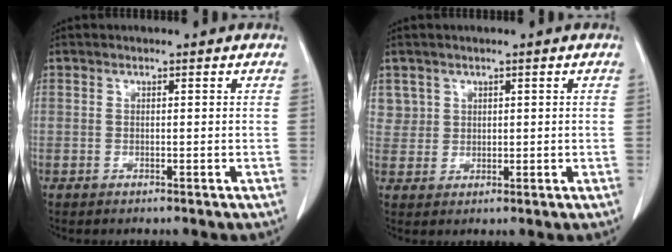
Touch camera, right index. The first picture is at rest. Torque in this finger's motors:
{"motor_torque": [-0.16, 0.21, -0.01, 0.01]}